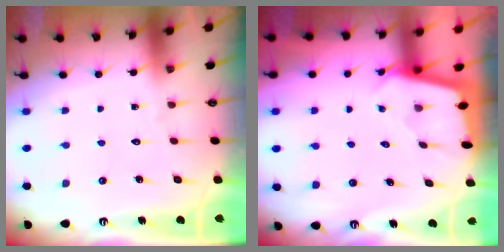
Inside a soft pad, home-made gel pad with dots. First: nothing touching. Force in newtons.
{"total": 1.8, "press": 1.8, "slide": 0.2}